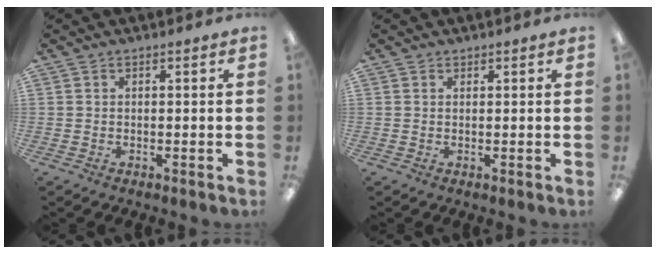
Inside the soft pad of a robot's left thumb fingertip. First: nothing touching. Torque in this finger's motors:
{"motor_torque": [0.16, -0.33, -0.24, 0.06, 0.03]}